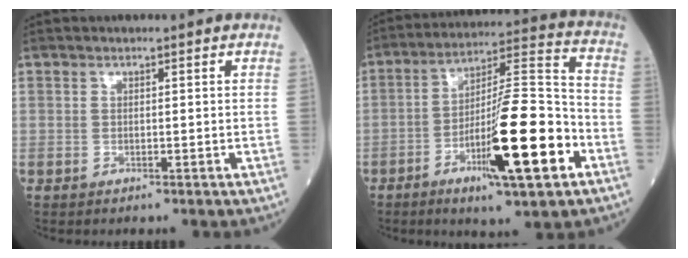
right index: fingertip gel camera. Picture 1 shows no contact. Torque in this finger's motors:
{"motor_torque": [1.84, -0.30, 1.05, 0.21]}